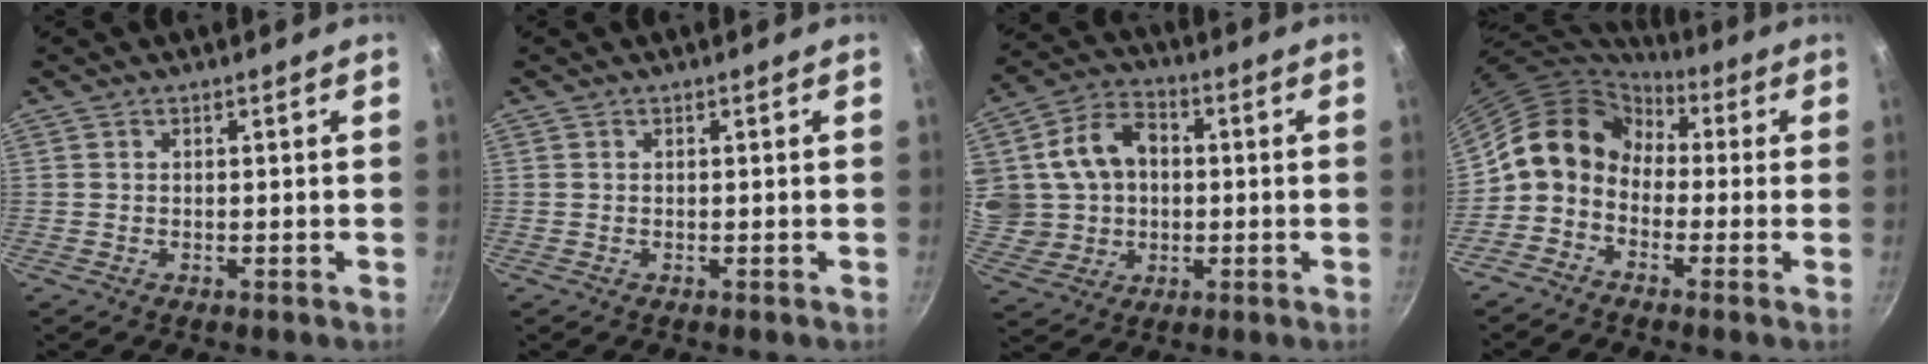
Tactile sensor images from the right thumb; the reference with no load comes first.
{"total": 0.0}
{"total": 14.6, "force": [2.0, 12.0, 8.1], "torque": [-0.143, 0.017, 0.043]}
{"total": 10.5, "force": [-0.2, 8.7, 5.9], "torque": [-0.073, 0.039, -0.031]}